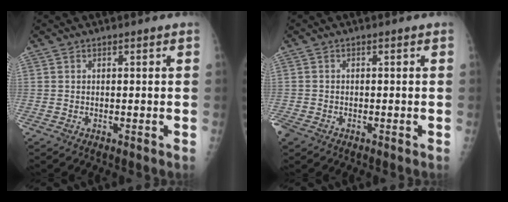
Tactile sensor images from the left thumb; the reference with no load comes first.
{"total": 2.5, "force": [-1.5, 1.7, 1.1], "torque": [-0.029, -0.003, -0.027]}